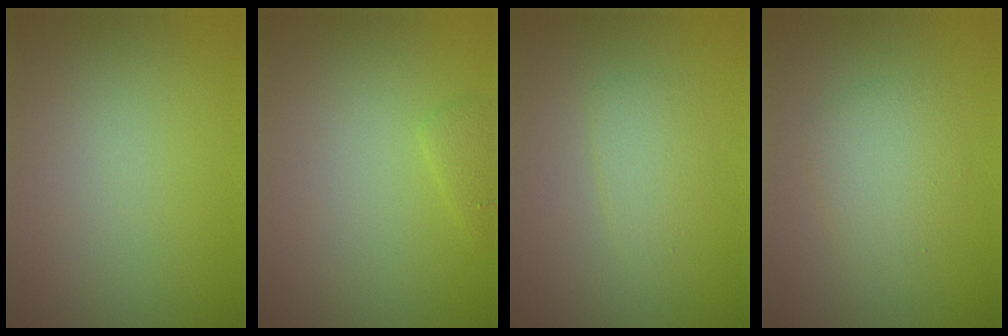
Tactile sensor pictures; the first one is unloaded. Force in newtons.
{"total": 1.0, "press": 1.0, "slide": 0.1}
{"total": 1.9, "press": 1.9, "slide": 0.0}
{"total": 2.9, "press": 2.9, "slide": 0.1}